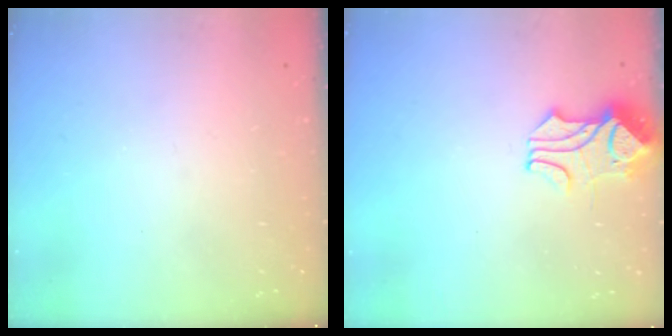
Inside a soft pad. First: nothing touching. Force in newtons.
{"total": 1.8, "press": 1.3, "slide": 1.1}